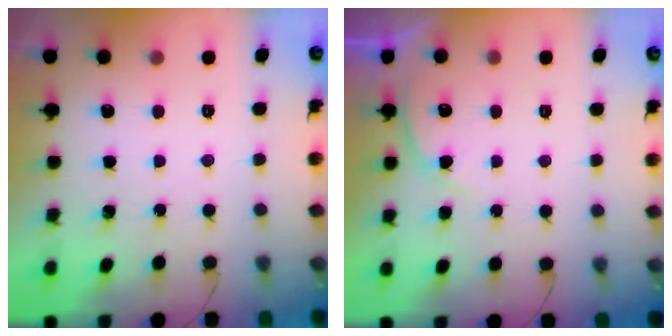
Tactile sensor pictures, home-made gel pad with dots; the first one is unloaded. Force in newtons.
{"total": 3.6, "press": 3.5, "slide": 0.5}